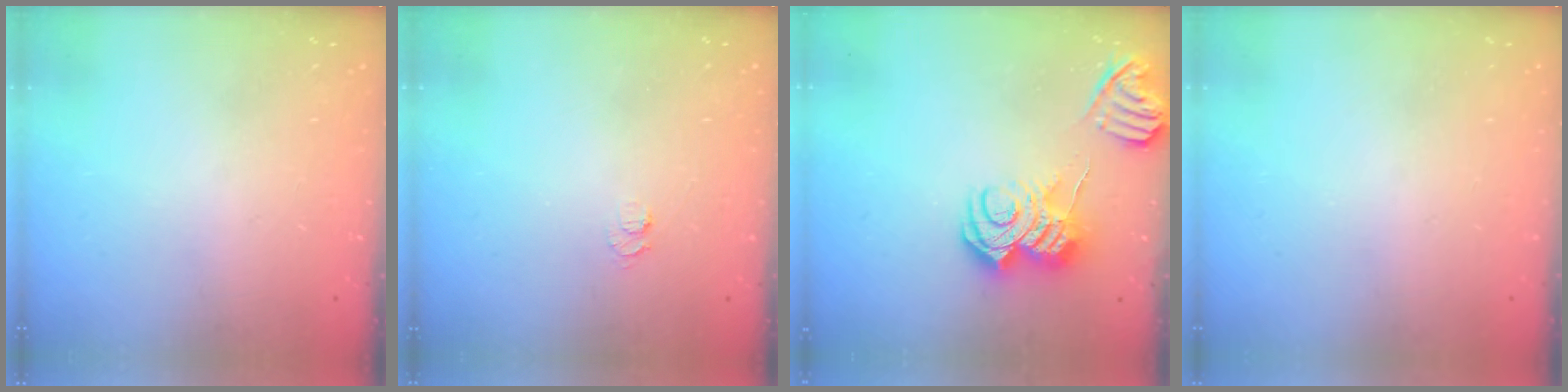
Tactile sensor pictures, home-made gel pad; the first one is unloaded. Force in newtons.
{"total": 4.4, "press": 4.4, "slide": 0.5}
{"total": 11.2, "press": 11.2, "slide": 1.3}
{"total": 0.0}